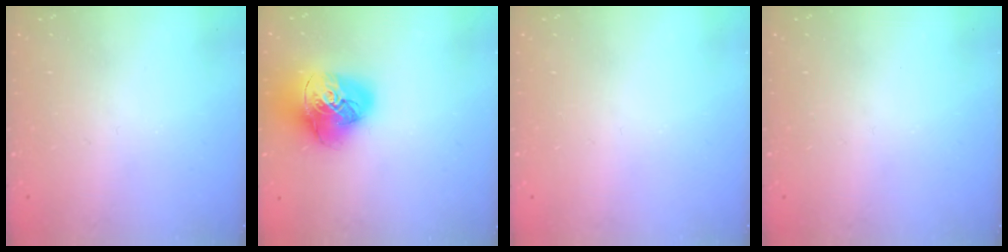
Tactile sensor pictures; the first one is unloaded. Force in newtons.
{"total": 17.3, "press": 17.2, "slide": 2.0}
{"total": 0.0}
{"total": 0.0}